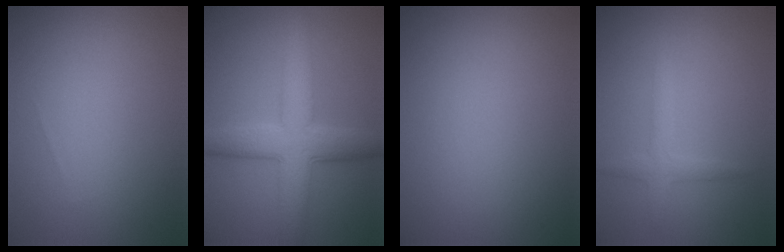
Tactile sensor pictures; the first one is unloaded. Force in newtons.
{"total": 6.4, "press": 6.4, "slide": 0.1}
{"total": 0.0}
{"total": 2.0, "press": 2.0, "slide": 0.1}